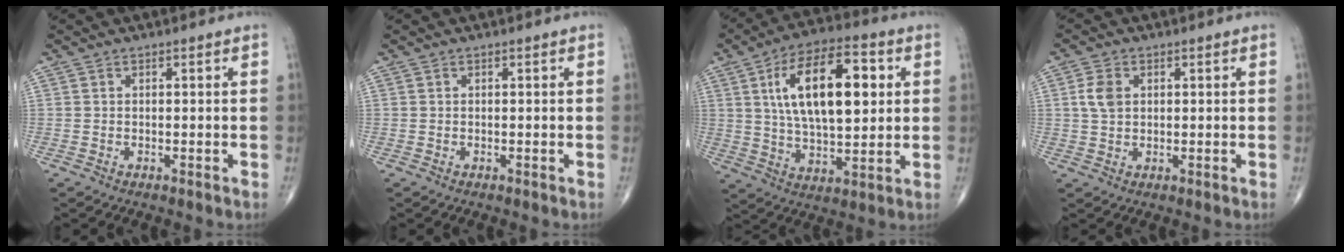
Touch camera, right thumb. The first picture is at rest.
{"total": 0.0}
{"total": 19.1, "force": [4.6, 8.6, 16.4], "torque": [-0.256, 0.001, 0.075]}
{"total": 4.0, "force": [0.9, 2.8, 2.7], "torque": [-0.053, 0.001, 0.017]}